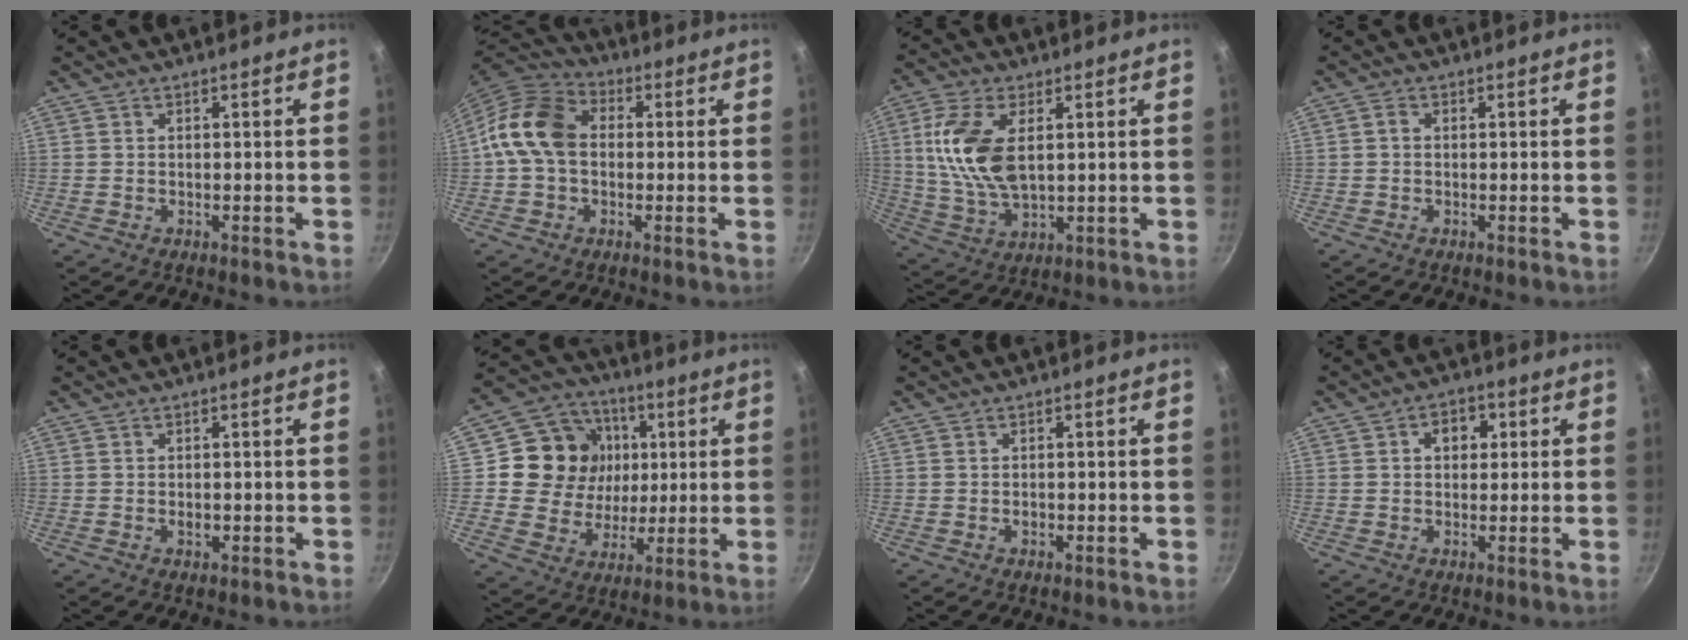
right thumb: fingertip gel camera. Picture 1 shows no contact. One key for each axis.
{"total": 11.9, "fx": 0.4, "fy": 8.9, "fz": 7.9, "tx": -0.115, "ty": 0.027, "tz": -0.015}
{"total": 13.2, "fx": 2.6, "fy": 6.9, "fz": 10.9, "tx": -0.215, "ty": -0.007, "tz": 0.055}
{"total": 1.3, "fx": -0.1, "fy": 1.0, "fz": 0.8, "tx": -0.015, "ty": 0.007, "tz": -0.003}
{"total": 1.6, "fx": -0.3, "fy": 1.0, "fz": 1.3, "tx": -0.017, "ty": 0.001, "tz": -0.005}
{"total": 16.3, "fx": 3.4, "fy": 14.4, "fz": 6.8, "tx": -0.101, "ty": 0.004, "tz": 0.059}
{"total": 1.2, "fx": -0.3, "fy": 0.8, "fz": 0.9, "tx": -0.013, "ty": 0.002, "tz": -0.007}
{"total": 4.9, "fx": 1.2, "fy": 3.7, "fz": 2.9, "tx": -0.015, "ty": 0.007, "tz": 0.014}